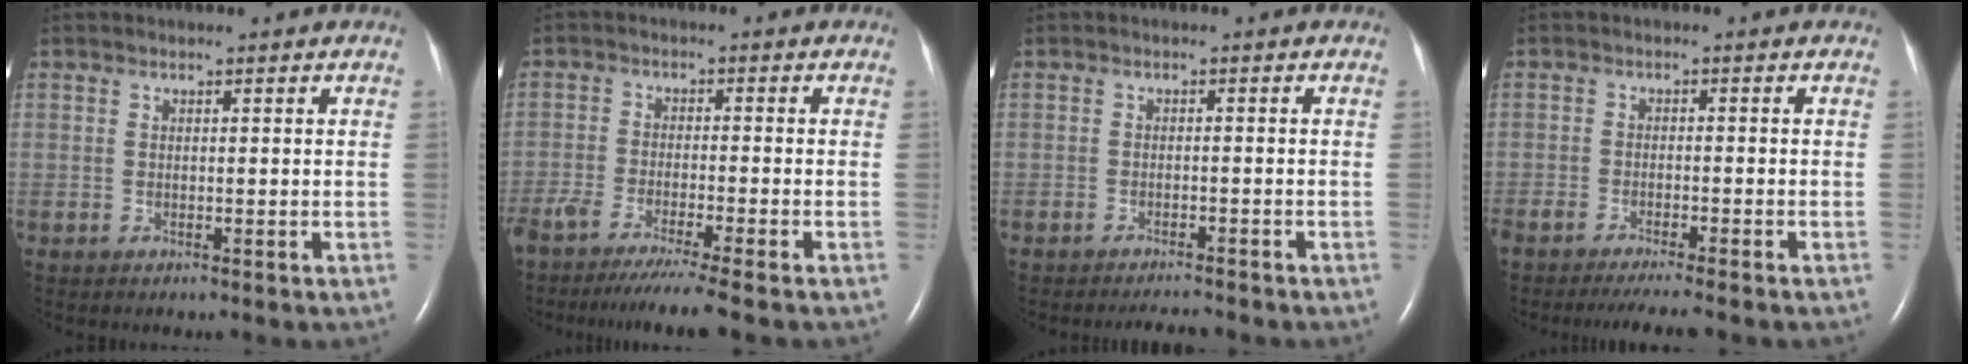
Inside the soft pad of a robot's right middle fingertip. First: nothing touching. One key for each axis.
{"total": 10.8, "fx": -9.0, "fy": -1.2, "fz": 5.8, "tx": -0.072, "ty": -0.036, "tz": -0.141}
{"total": 3.2, "fx": -3.1, "fy": 0.1, "fz": 0.9, "tx": -0.016, "ty": -0.011, "tz": -0.044}
{"total": 6.9, "fx": -5.9, "fy": 0.2, "fz": 3.6, "tx": -0.046, "ty": -0.014, "tz": -0.091}